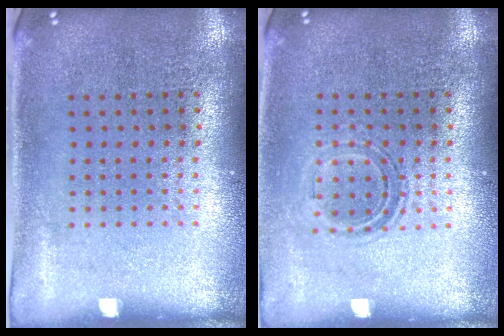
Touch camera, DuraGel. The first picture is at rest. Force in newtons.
{"total": 1.1, "press": 1.0, "slide": 0.5}